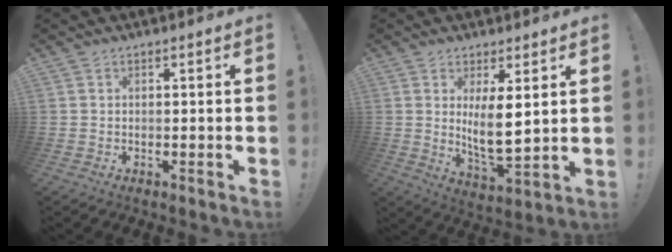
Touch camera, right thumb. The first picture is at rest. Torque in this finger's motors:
{"motor_torque": [-0.03, 0.88, 0.38, 0.65, 0.08]}